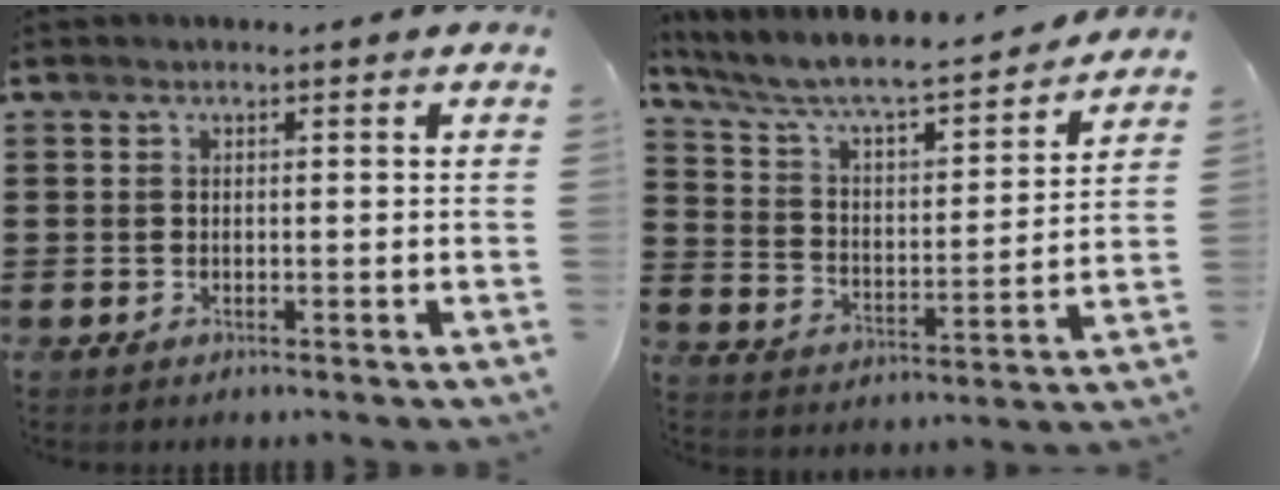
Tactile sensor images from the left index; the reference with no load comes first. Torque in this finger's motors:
{"motor_torque": [0.84, -1.30, 0.46, 0.21]}